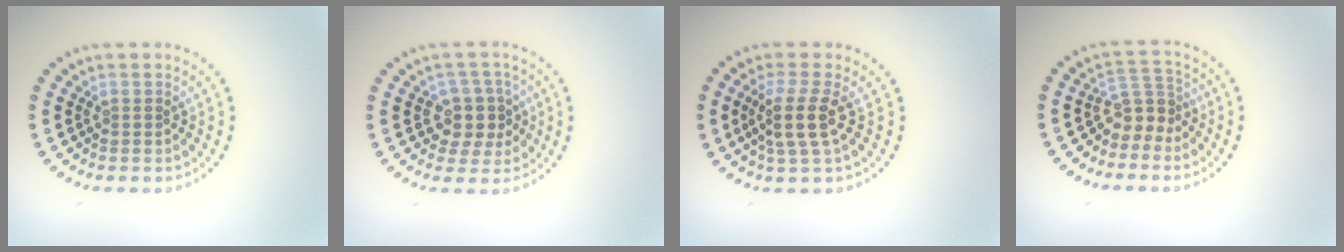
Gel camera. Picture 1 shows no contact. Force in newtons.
{"total": 3.6, "press": 3.2, "slide": 1.6}
{"total": 3.2, "press": 2.5, "slide": 1.9}
{"total": 2.9, "press": 2.1, "slide": 2.1}